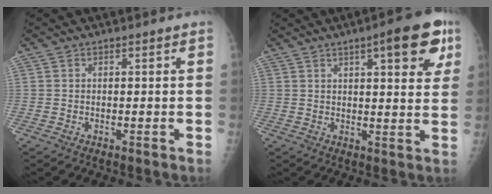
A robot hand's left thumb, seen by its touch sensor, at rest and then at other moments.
{"total": 12.1, "force": [5.7, 3.5, 10.0], "torque": [-0.101, -0.014, 0.068]}